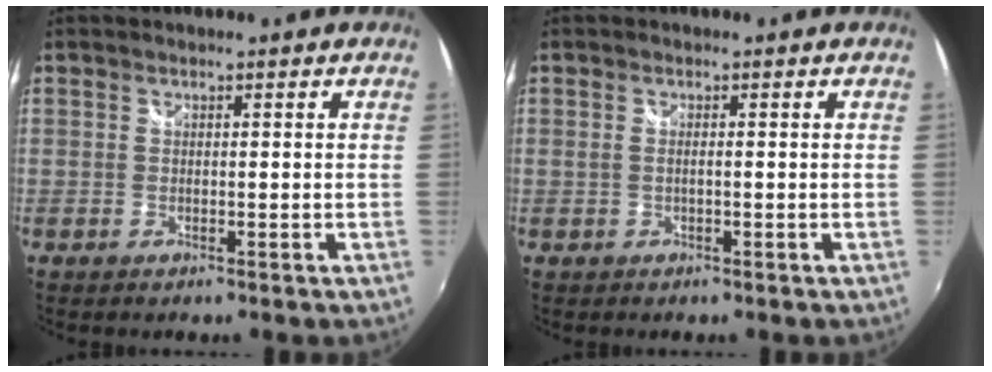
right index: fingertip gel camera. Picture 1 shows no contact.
{"total": 0.9, "force": [0.0, 0.2, 0.9], "torque": [-0.019, 0.000, -0.002]}